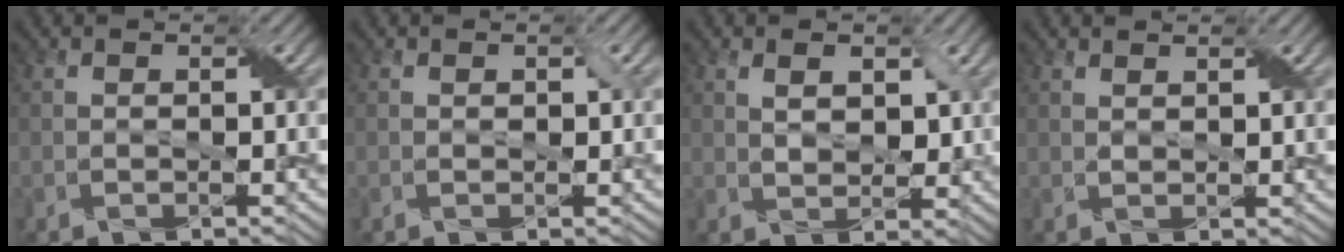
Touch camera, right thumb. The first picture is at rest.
{"total": 0.8, "force": [0.3, 0.5, 0.6], "torque": [-0.009, -0.001, 0.005]}
{"total": 4.0, "force": [1.6, 2.3, 2.8], "torque": [-0.053, -0.007, 0.031]}
{"total": 1.1, "force": [1.0, 0.1, 0.5], "torque": [-0.013, -0.003, 0.020]}